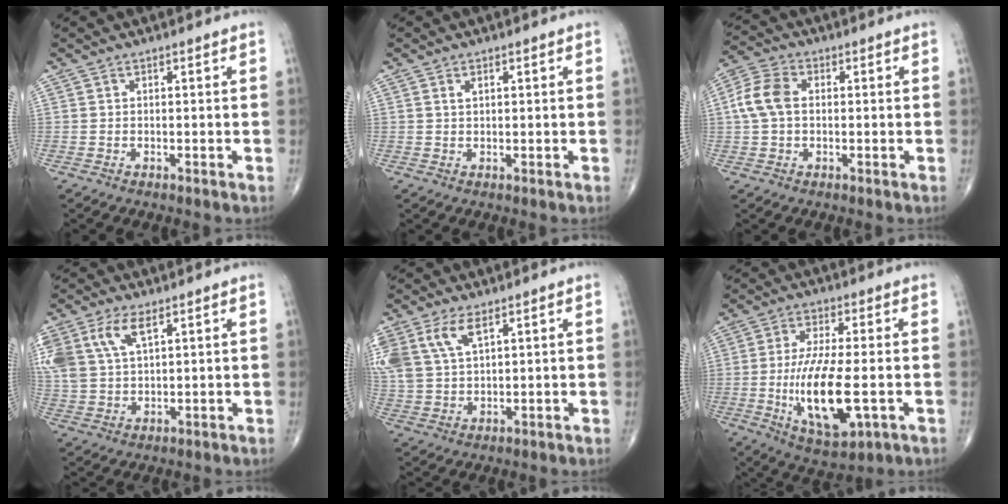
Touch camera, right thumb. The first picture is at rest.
{"total": 1.1, "force": [0.5, 0.6, 0.8], "torque": [-0.016, 0.002, 0.012]}
{"total": 7.3, "force": [0.5, 5.0, 5.3], "torque": [-0.115, 0.019, 0.004]}
{"total": 12.3, "force": [5.4, 6.6, 8.9], "torque": [-0.209, -0.003, 0.109]}
{"total": 10.9, "force": [5.2, 5.5, 7.8], "torque": [-0.181, -0.002, 0.110]}
{"total": 14.7, "force": [-2.6, 4.9, 13.6], "torque": [-0.250, -0.012, -0.036]}